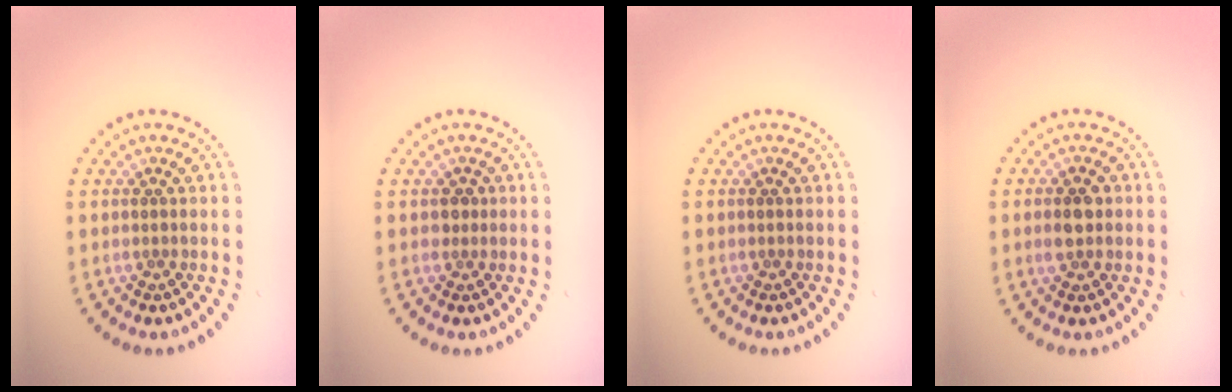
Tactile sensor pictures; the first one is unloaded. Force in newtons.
{"total": 0.9, "press": 0.8, "slide": 0.4}
{"total": 0.0}
{"total": 2.2, "press": 2.2, "slide": 0.2}